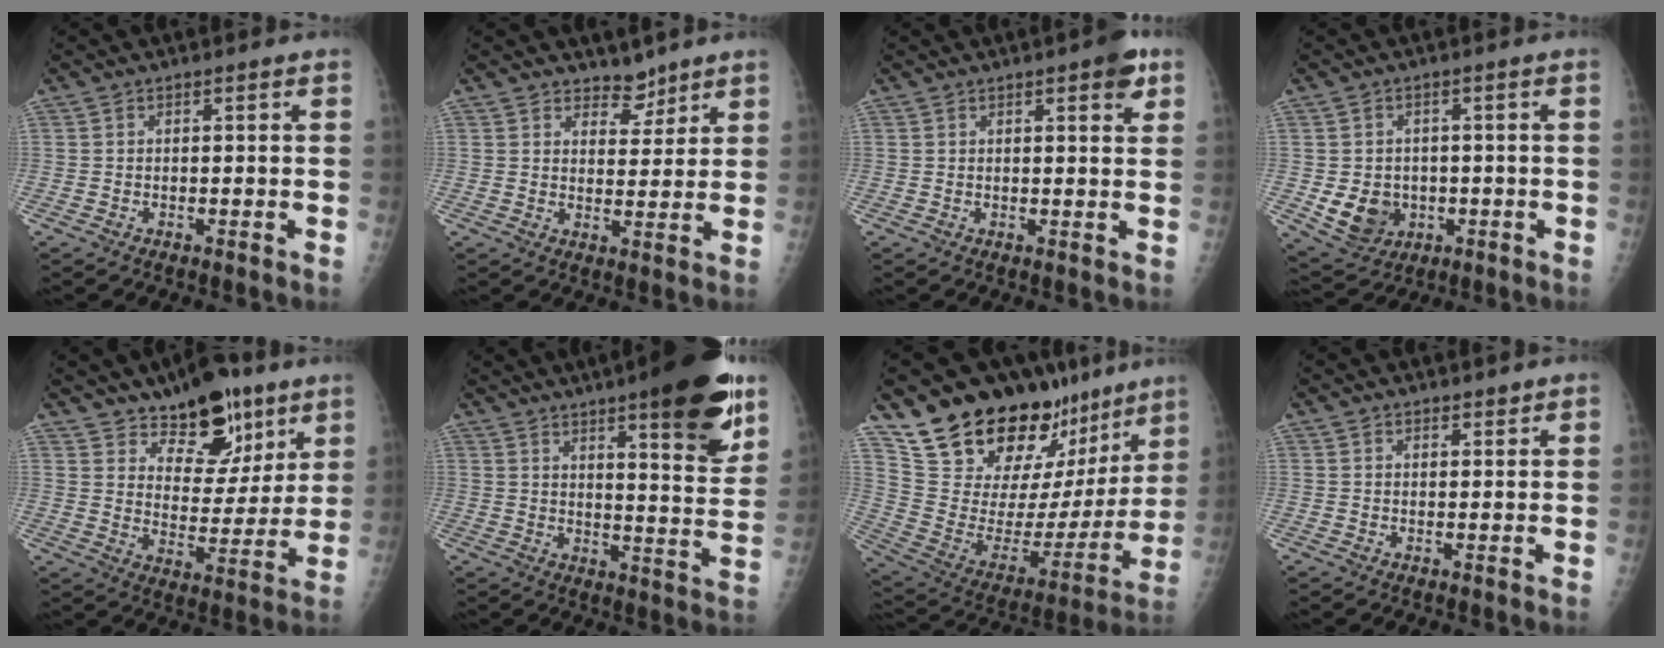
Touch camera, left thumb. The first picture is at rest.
{"total": 4.2, "force": [3.5, 2.2, 0.6], "torque": [0.016, -0.028, 0.057]}
{"total": 4.2, "force": [2.3, 1.3, 3.3], "torque": [-0.034, -0.007, 0.023]}
{"total": 7.9, "force": [-1.3, 6.7, 3.8], "torque": [-0.040, 0.003, -0.005]}
{"total": 12.2, "force": [8.7, 5.6, 6.4], "torque": [-0.063, -0.064, 0.146]}
{"total": 18.5, "force": [11.0, 4.0, 14.4], "torque": [-0.170, -0.059, 0.155]}
{"total": 28.4, "force": [20.3, 13.6, 14.4], "torque": [-0.190, -0.083, 0.324]}
{"total": 1.6, "force": [1.3, 0.8, 0.2], "torque": [0.012, -0.008, 0.016]}